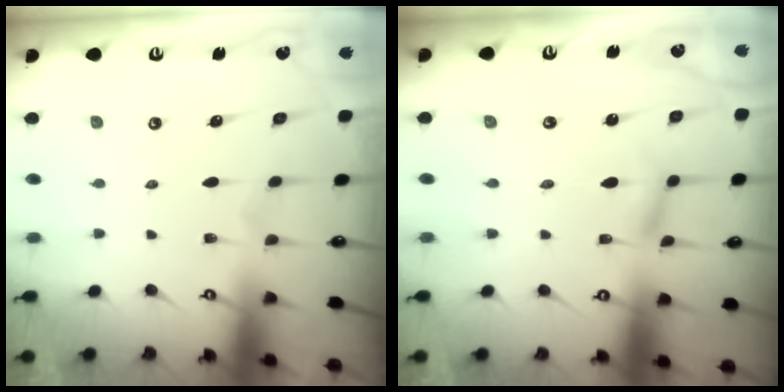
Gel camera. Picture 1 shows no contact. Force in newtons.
{"total": 2.2, "press": 2.2, "slide": 0.3}